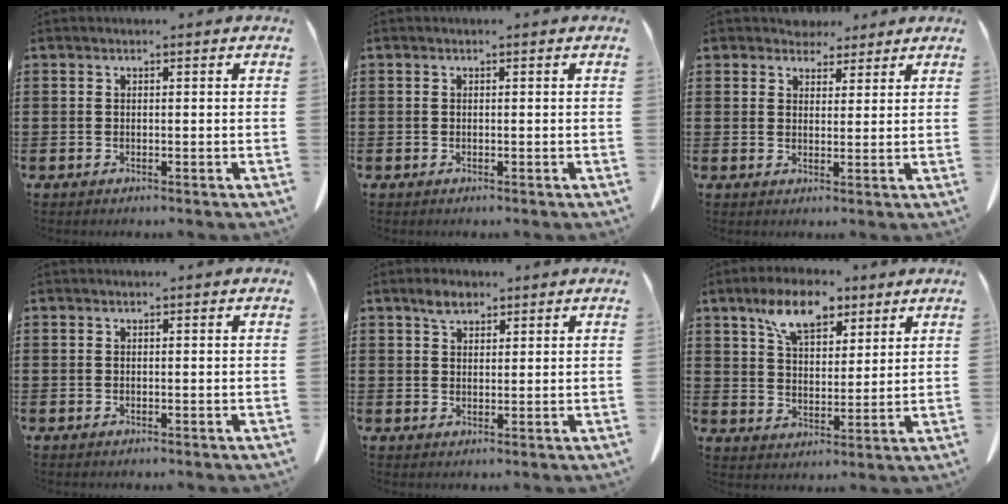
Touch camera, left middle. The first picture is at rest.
{"total": 0.0}
{"total": 3.9, "force": [3.4, 1.8, 0.3], "torque": [-0.011, -0.004, 0.064]}
{"total": 0.0}
{"total": 3.2, "force": [2.3, 1.6, 1.5], "torque": [-0.026, 0.002, 0.042]}
{"total": 8.9, "force": [6.1, 4.1, 5.0], "torque": [-0.103, -0.006, 0.109]}